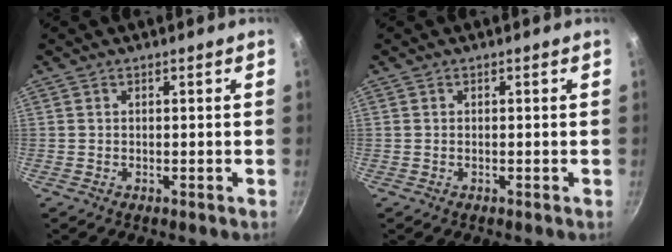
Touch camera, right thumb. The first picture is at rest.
{"total": 0.0}